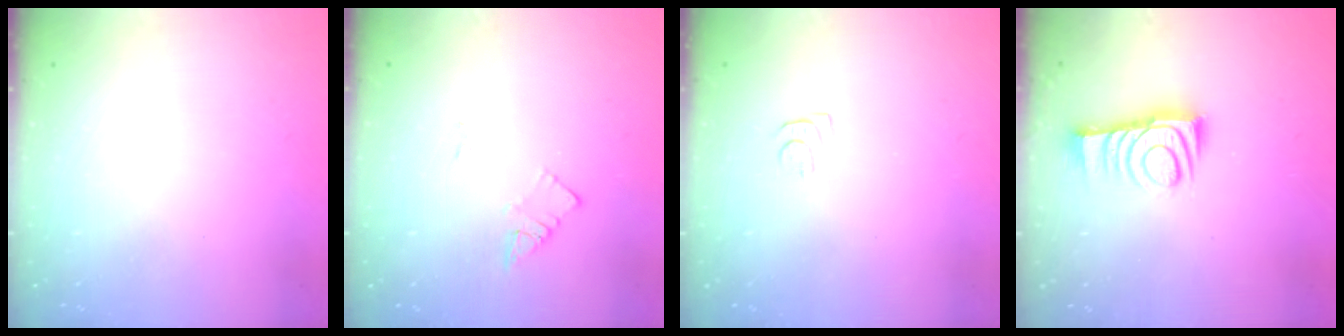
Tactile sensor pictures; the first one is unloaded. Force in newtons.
{"total": 2.4, "press": 2.4, "slide": 0.3}
{"total": 4.8, "press": 4.8, "slide": 0.5}
{"total": 10.3, "press": 10.3, "slide": 0.5}